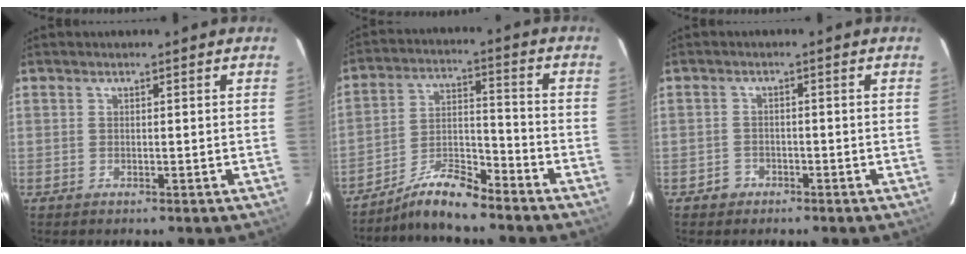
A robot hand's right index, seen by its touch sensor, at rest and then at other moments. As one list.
[{"total": 8.0, "force": [-7.2, 0.6, 3.4], "torque": [-0.068, 0.007, -0.131]}, {"total": 1.8, "force": [-1.1, 1.4, 0.1], "torque": [-0.003, 0.006, -0.018]}]